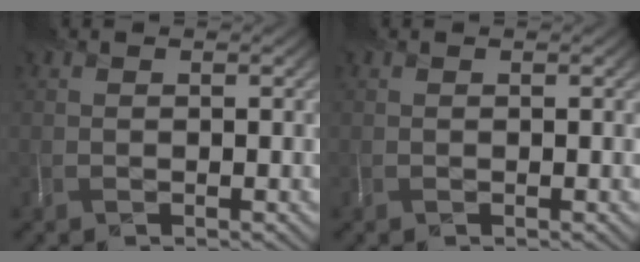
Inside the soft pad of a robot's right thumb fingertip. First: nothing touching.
{"total": 0.0}